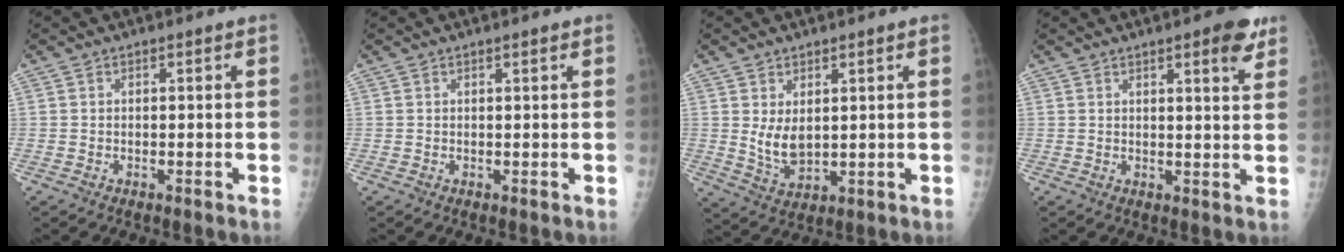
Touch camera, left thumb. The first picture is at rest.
{"total": 0.8, "force": [0.6, 0.0, 0.5], "torque": [-0.005, 0.000, 0.009]}
{"total": 5.4, "force": [1.4, 3.1, 4.3], "torque": [-0.066, -0.019, 0.039]}
{"total": 5.7, "force": [3.5, 1.2, 4.3], "torque": [-0.045, -0.016, 0.040]}